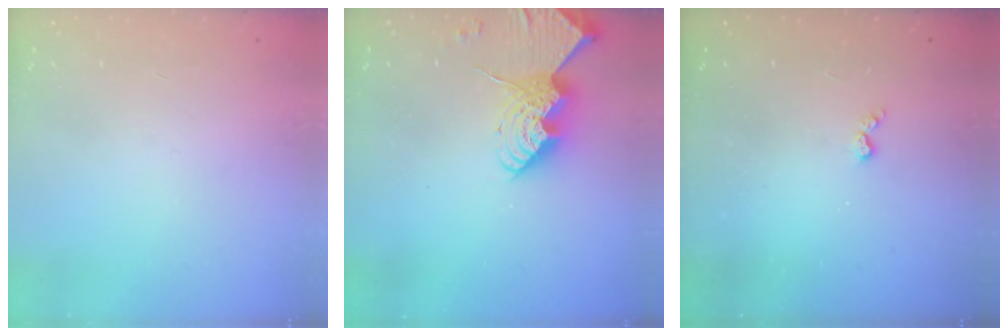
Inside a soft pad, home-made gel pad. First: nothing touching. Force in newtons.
{"total": 13.0, "press": 12.9, "slide": 0.9}
{"total": 2.9, "press": 2.9, "slide": 0.5}